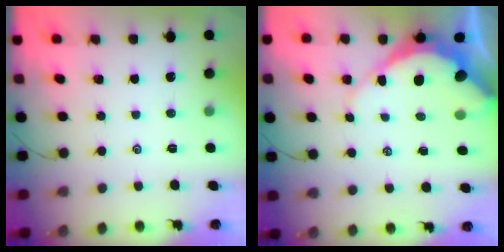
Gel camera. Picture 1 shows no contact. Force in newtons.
{"total": 10.7, "press": 10.6, "slide": 1.1}